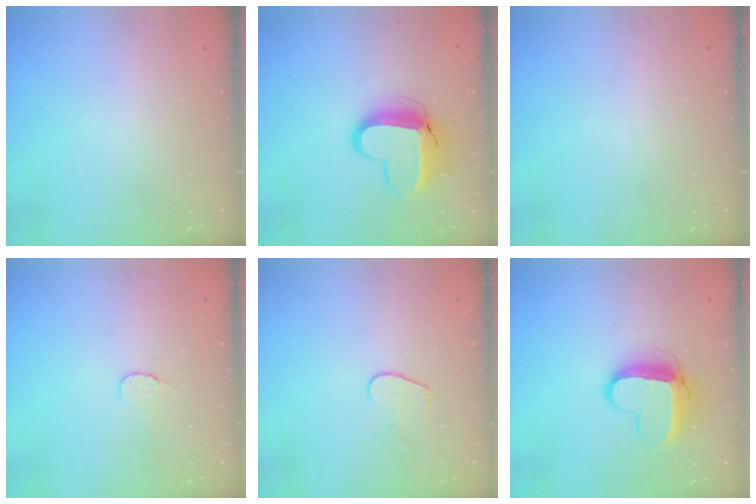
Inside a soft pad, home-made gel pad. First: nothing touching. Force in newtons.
{"total": 12.8, "press": 12.8, "slide": 1.0}
{"total": 0.0}
{"total": 4.5, "press": 4.5, "slide": 0.4}
{"total": 5.8, "press": 5.8, "slide": 0.4}
{"total": 11.1, "press": 11.0, "slide": 0.9}